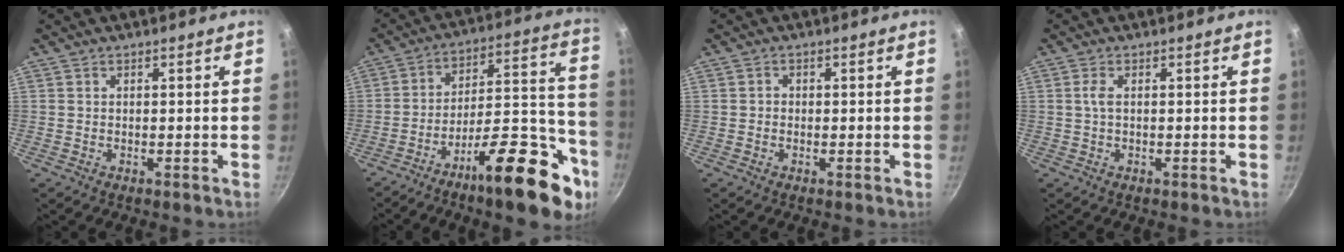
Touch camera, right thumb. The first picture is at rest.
{"total": 22.7, "force": [-12.4, 7.7, 17.3], "torque": [-0.198, 0.084, -0.194]}
{"total": 0.8, "force": [-0.1, 0.8, 0.2], "torque": [-0.002, 0.002, -0.003]}
{"total": 1.4, "force": [0.2, 0.5, 1.3], "torque": [-0.031, 0.002, 0.004]}